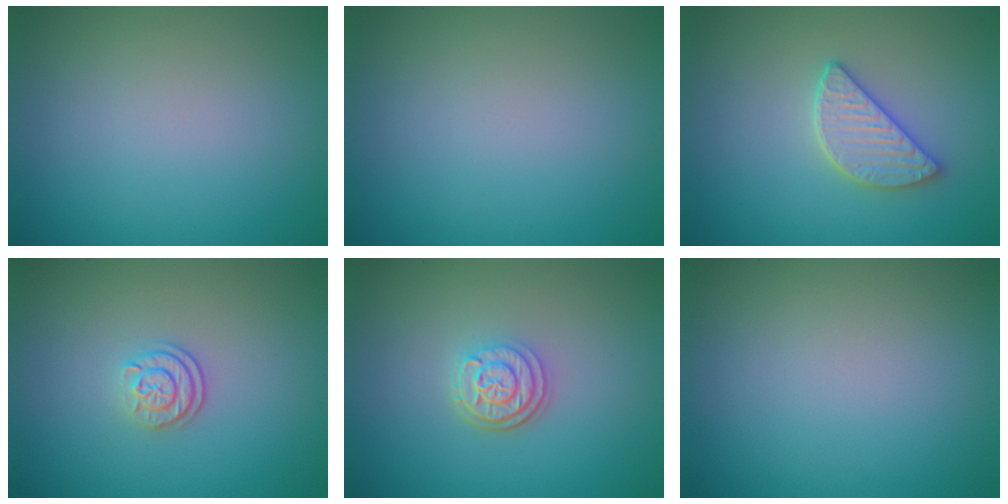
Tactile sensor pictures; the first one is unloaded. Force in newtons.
{"total": 0.0}
{"total": 2.9, "press": 2.8, "slide": 0.9}
{"total": 2.1, "press": 1.7, "slide": 1.3}
{"total": 3.0, "press": 2.4, "slide": 1.8}
{"total": 0.0}